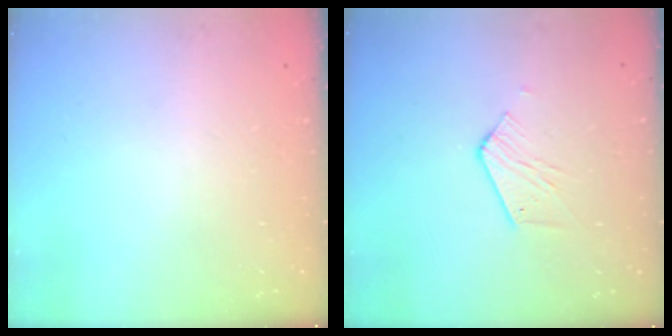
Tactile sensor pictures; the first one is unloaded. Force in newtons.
{"total": 6.2, "press": 6.2, "slide": 0.4}